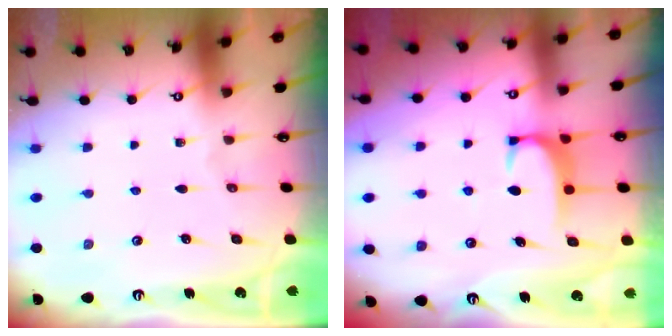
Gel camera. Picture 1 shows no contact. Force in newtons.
{"total": 1.7, "press": 1.6, "slide": 0.5}